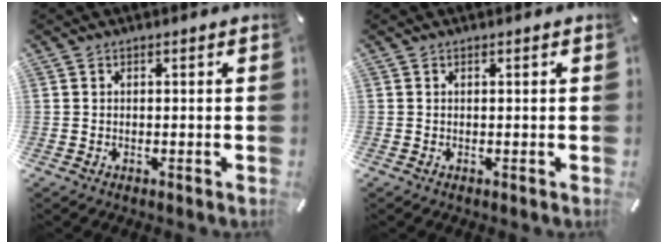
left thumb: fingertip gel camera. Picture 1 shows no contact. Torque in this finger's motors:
{"motor_torque": [0.01, -0.02, -0.31, -0.08, 0.00]}